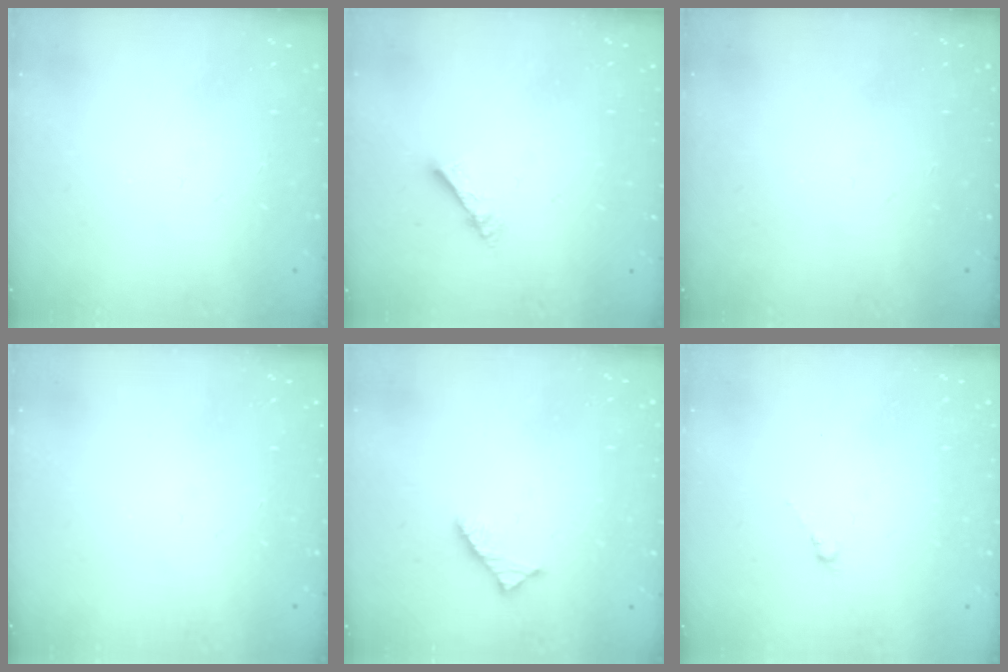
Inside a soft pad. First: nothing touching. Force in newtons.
{"total": 4.3, "press": 4.3, "slide": 0.2}
{"total": 0.0}
{"total": 0.0}
{"total": 2.9, "press": 2.9, "slide": 0.4}
{"total": 0.0}